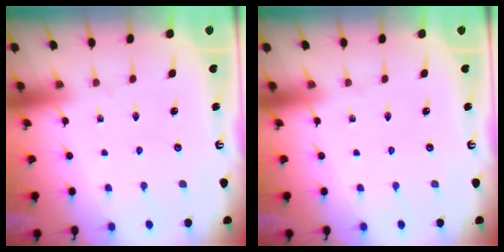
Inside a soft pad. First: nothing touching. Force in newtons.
{"total": 0.0}